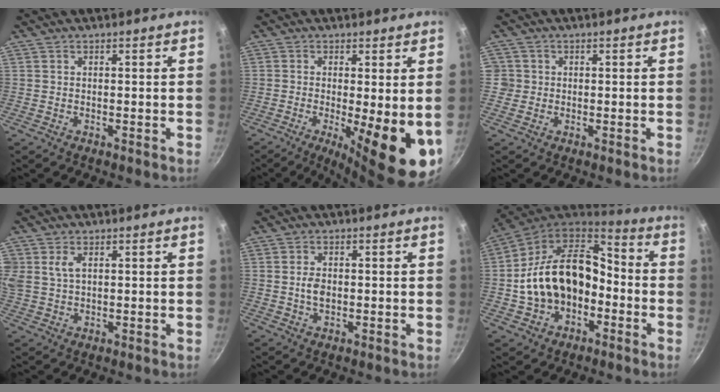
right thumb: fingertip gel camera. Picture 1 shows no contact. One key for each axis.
{"total": 13.3, "fx": -2.4, "fy": 3.5, "fz": 12.6, "tx": -0.163, "ty": -0.016, "tz": -0.028}
{"total": 2.6, "fx": -0.1, "fy": 2.5, "fz": 0.3, "tx": 0.011, "ty": 0.009, "tz": -0.005}
{"total": 5.5, "fx": 1.9, "fy": 3.7, "fz": 3.7, "tx": -0.069, "ty": 0.004, "tz": 0.037}
{"total": 3.0, "fx": -0.1, "fy": 2.0, "fz": 2.3, "tx": -0.037, "ty": 0.003, "tz": -0.004}
{"total": 20.0, "fx": -3.0, "fy": 14.2, "fz": 13.8, "tx": -0.222, "ty": 0.063, "tz": -0.052}